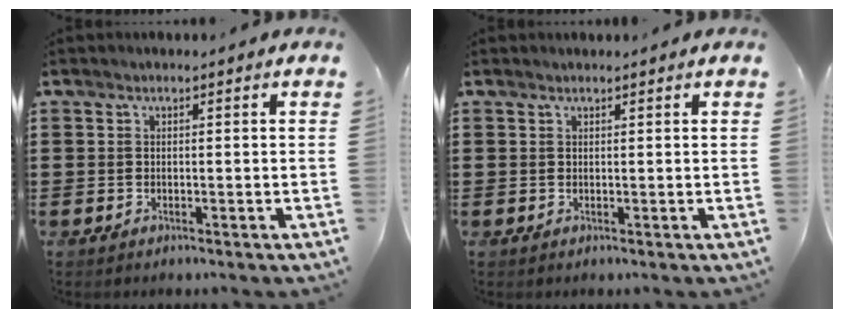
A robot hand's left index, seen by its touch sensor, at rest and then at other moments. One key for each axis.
{"total": 0.6, "fx": 0.5, "fy": 0.0, "fz": 0.2, "tx": -0.005, "ty": -0.002, "tz": 0.011}